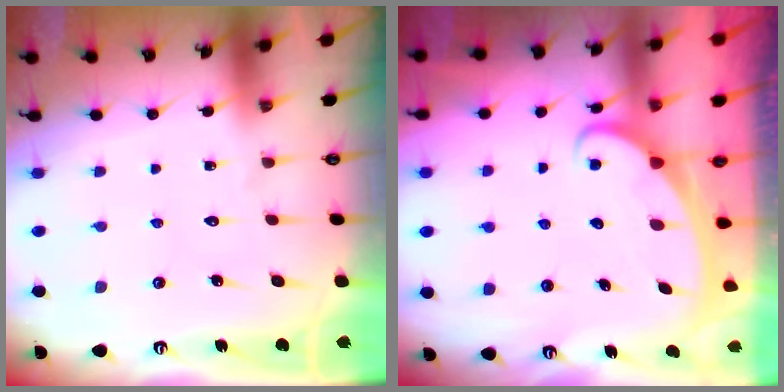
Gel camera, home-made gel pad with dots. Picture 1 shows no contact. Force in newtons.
{"total": 2.5, "press": 2.5, "slide": 0.3}